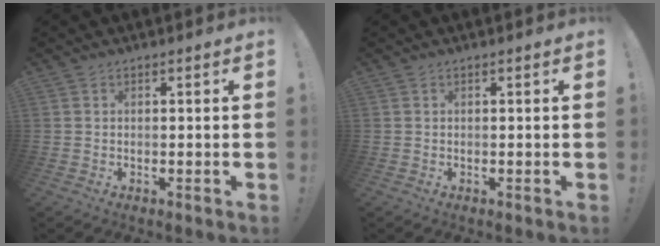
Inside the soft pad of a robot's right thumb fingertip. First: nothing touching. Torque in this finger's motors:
{"motor_torque": [0.00, 0.00, -0.01, 0.00, 0.01]}